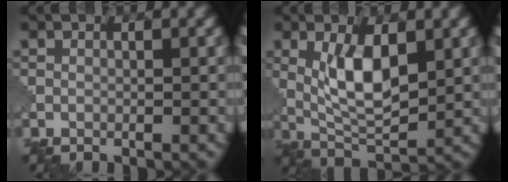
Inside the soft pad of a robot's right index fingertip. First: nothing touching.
{"total": 5.7, "force": [1.5, 2.3, 4.9], "torque": [-0.098, -0.006, 0.035]}